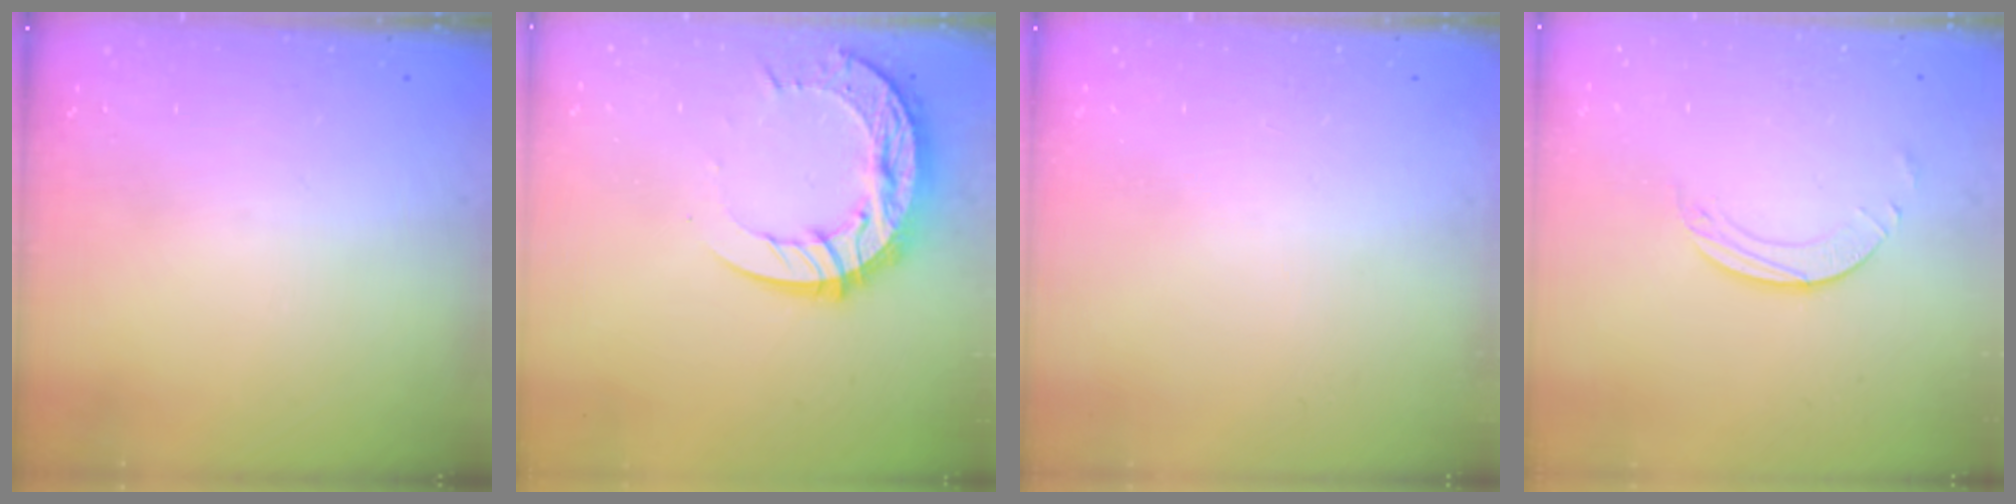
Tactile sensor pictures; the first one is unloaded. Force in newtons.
{"total": 14.0, "press": 14.0, "slide": 1.3}
{"total": 0.0}
{"total": 2.0, "press": 1.9, "slide": 0.3}